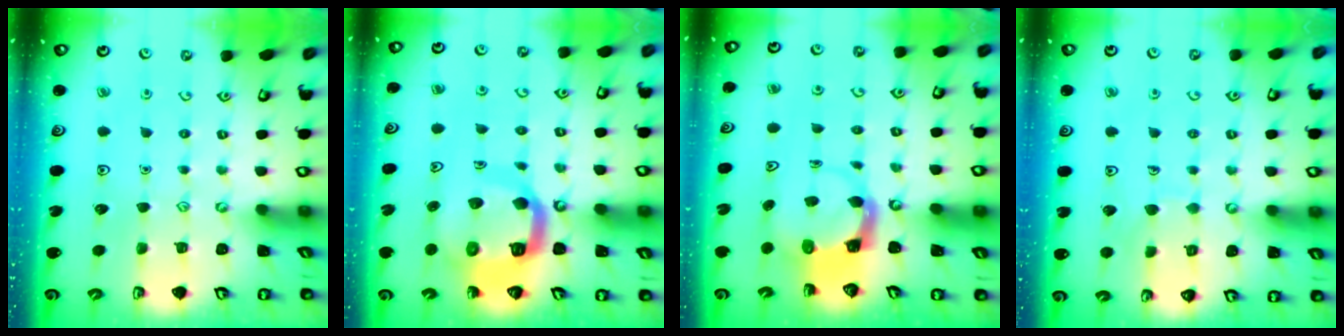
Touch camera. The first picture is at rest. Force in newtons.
{"total": 14.4, "press": 14.3, "slide": 1.7}
{"total": 3.7, "press": 3.7, "slide": 0.5}
{"total": 5.1, "press": 5.1, "slide": 0.5}